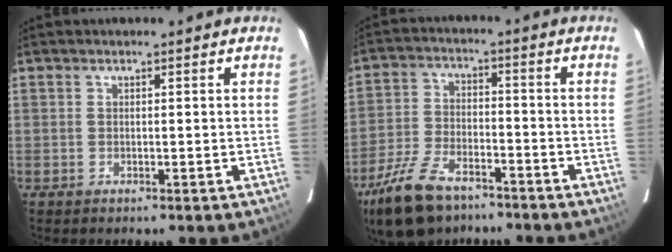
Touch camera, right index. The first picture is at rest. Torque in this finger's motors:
{"motor_torque": [0.97, -1.02, 0.53, 0.12]}